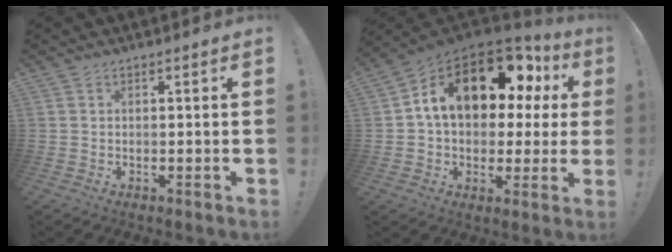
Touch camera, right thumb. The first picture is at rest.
{"total": 18.5, "force": [7.7, 10.2, 13.4], "torque": [-0.202, -0.036, 0.134]}